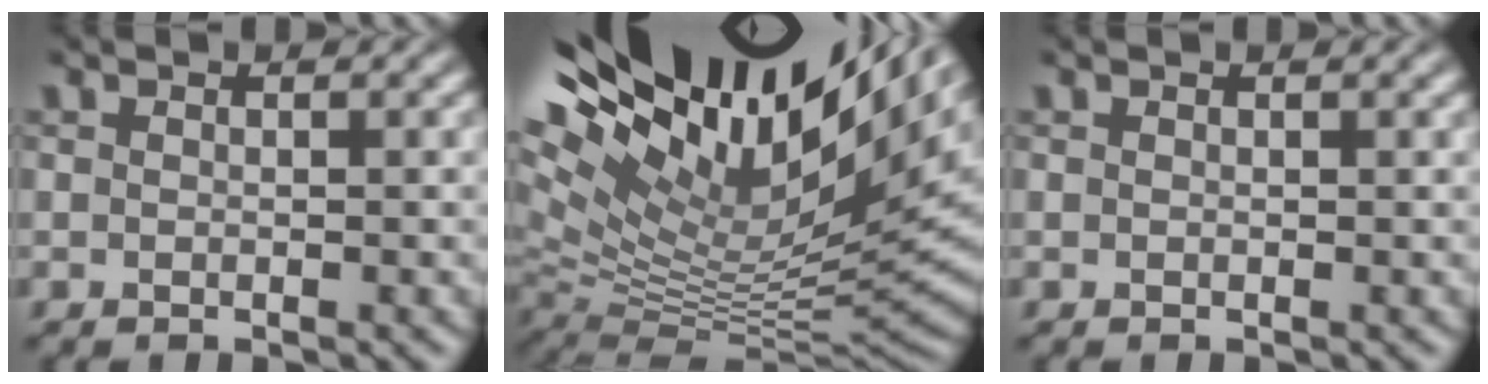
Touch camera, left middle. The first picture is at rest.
{"total": 18.2, "force": [8.8, 6.5, 14.5], "torque": [-0.210, 0.036, 0.176]}
{"total": 0.6, "force": [0.4, 0.2, 0.4], "torque": [-0.002, 0.004, 0.006]}